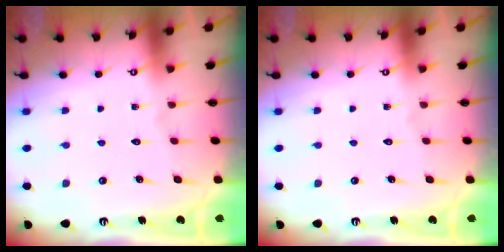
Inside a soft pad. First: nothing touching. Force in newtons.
{"total": 0.0}